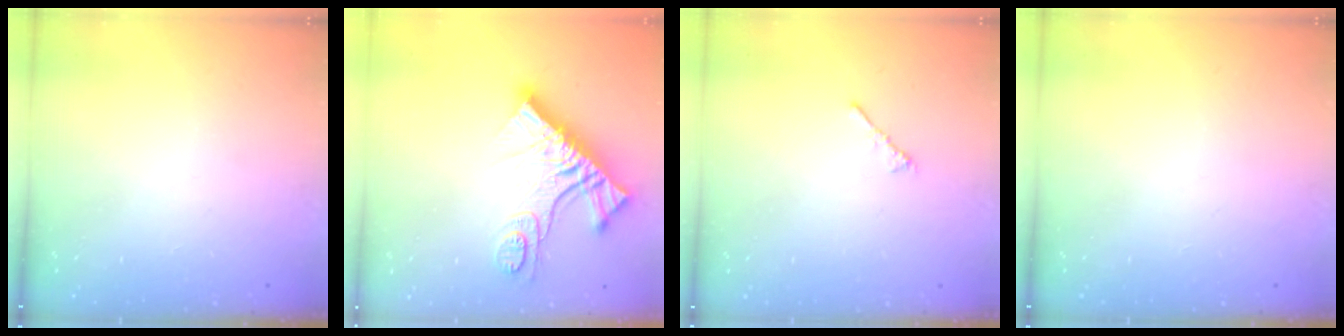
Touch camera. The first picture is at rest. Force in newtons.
{"total": 16.3, "press": 16.3, "slide": 1.4}
{"total": 2.3, "press": 2.2, "slide": 0.6}
{"total": 0.0}